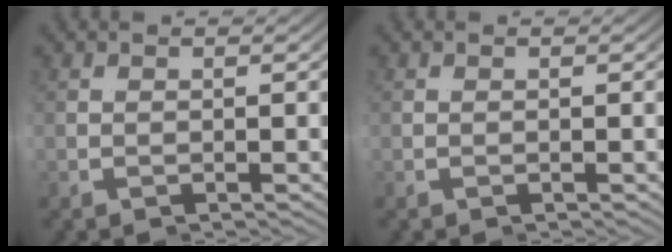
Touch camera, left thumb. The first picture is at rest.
{"total": 0.0}